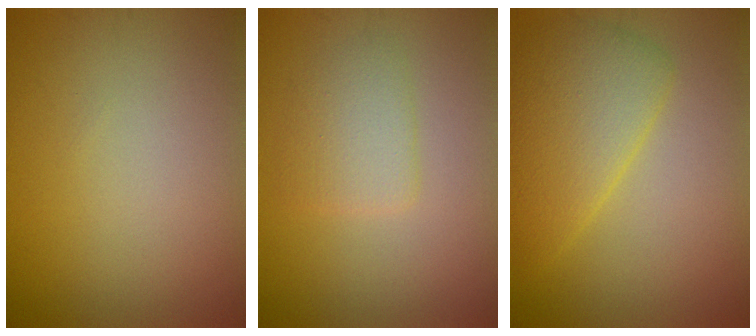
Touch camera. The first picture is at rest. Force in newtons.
{"total": 2.4, "press": 2.3, "slide": 0.5}
{"total": 4.7, "press": 4.7, "slide": 0.3}